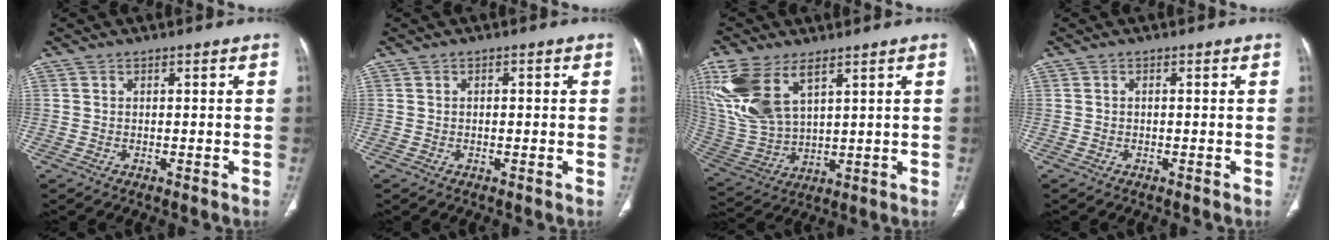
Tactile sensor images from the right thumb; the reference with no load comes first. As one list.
[{"total": 0.9, "force": [0.1, 0.4, 0.8], "torque": [-0.017, 0.004, 0.002]}, {"total": 16.8, "force": [8.3, 8.5, 12.0], "torque": [-0.267, -0.023, 0.182]}, {"total": 0.0}]